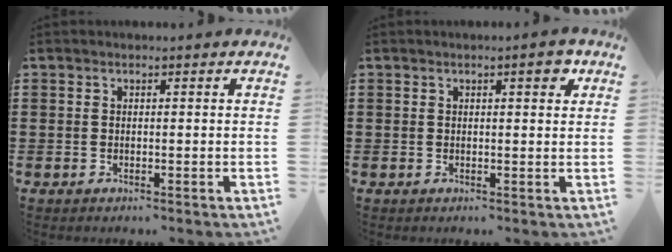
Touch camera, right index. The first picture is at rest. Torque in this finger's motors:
{"motor_torque": [0.26, -0.14, 0.06, 0.05]}